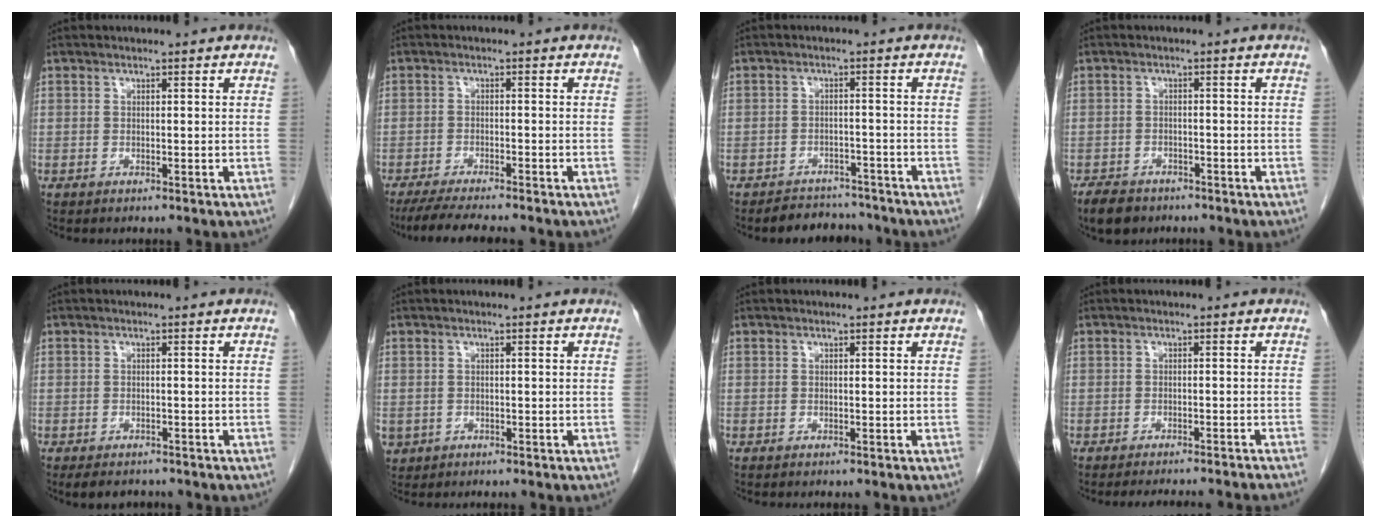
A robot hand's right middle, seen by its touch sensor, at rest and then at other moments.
{"total": 8.4, "force": [-7.2, 0.6, 4.2], "torque": [-0.065, -0.019, -0.113]}
{"total": 5.9, "force": [-5.4, 2.3, 0.2], "torque": [0.011, 0.009, -0.076]}
{"total": 4.8, "force": [-3.7, 2.6, 1.6], "torque": [-0.029, -0.001, -0.060]}
{"total": 4.2, "force": [-3.5, 1.9, 1.5], "torque": [-0.017, -0.003, -0.046]}
{"total": 2.3, "force": [-1.0, 2.1, 0.5], "torque": [-0.008, 0.001, -0.010]}
{"total": 0.0}
{"total": 9.5, "force": [-8.8, -0.4, 3.4], "torque": [-0.025, -0.011, -0.105]}